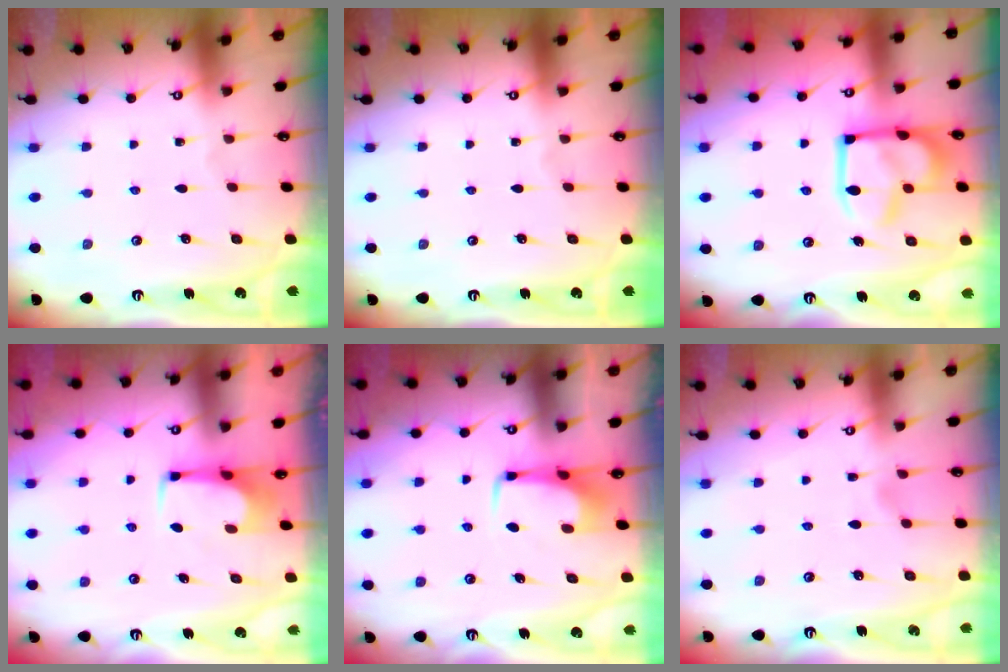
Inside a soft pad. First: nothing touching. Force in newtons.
{"total": 0.0}
{"total": 14.6, "press": 14.5, "slide": 1.8}
{"total": 0.7, "press": 0.6, "slide": 0.3}
{"total": 3.5, "press": 3.5, "slide": 0.5}
{"total": 1.1, "press": 0.6, "slide": 1.0}